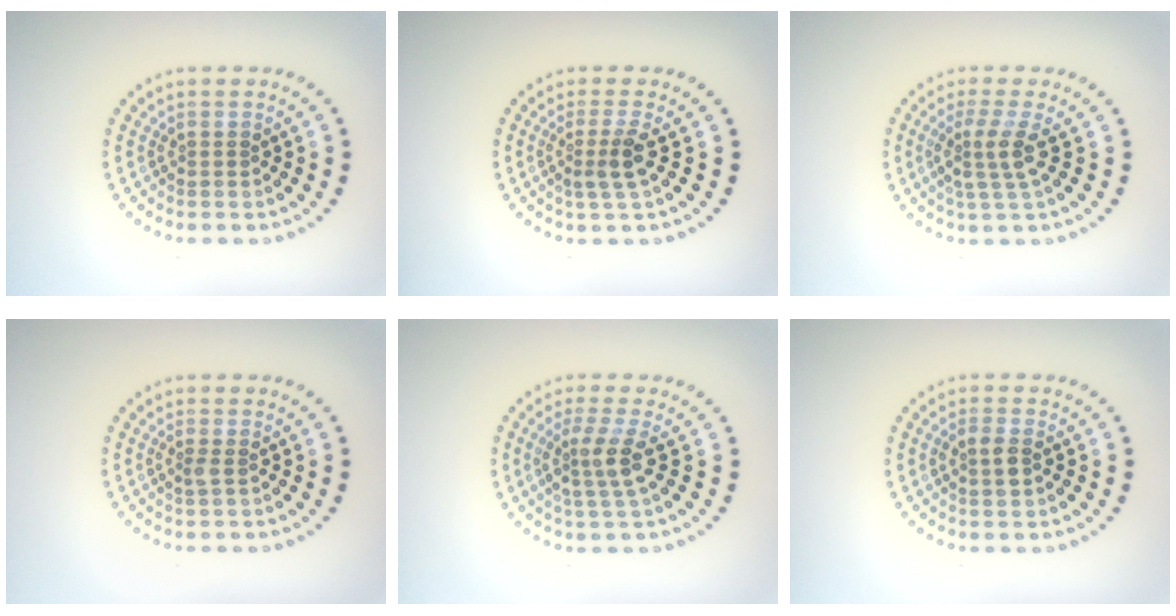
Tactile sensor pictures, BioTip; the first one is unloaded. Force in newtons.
{"total": 2.2, "press": 1.8, "slide": 1.4}
{"total": 2.8, "press": 2.1, "slide": 1.8}
{"total": 0.7, "press": 0.6, "slide": 0.3}
{"total": 2.9, "press": 2.3, "slide": 1.8}
{"total": 1.8, "press": 1.8, "slide": 0.1}